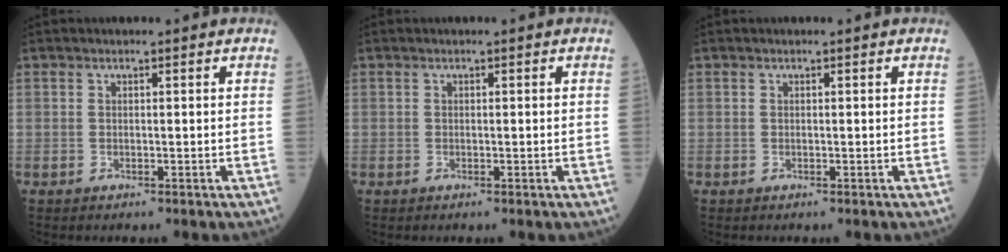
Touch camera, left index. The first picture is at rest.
{"total": 0.0}
{"total": 0.0}